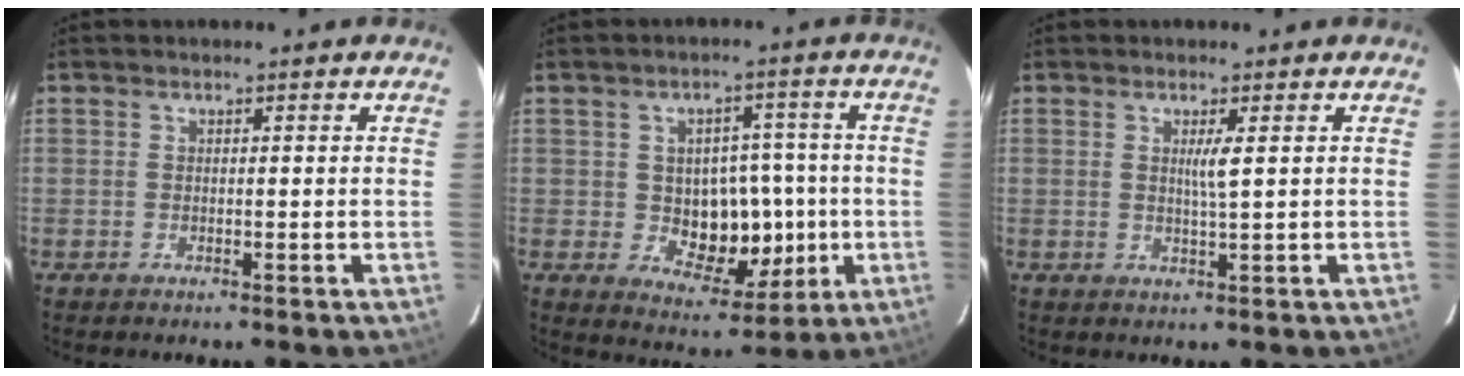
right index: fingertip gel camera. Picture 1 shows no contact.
{"total": 9.7, "force": [-0.8, 6.4, 7.3], "torque": [-0.099, 0.017, 0.004]}
{"total": 2.3, "force": [0.6, -0.4, 2.1], "torque": [-0.042, -0.004, 0.011]}